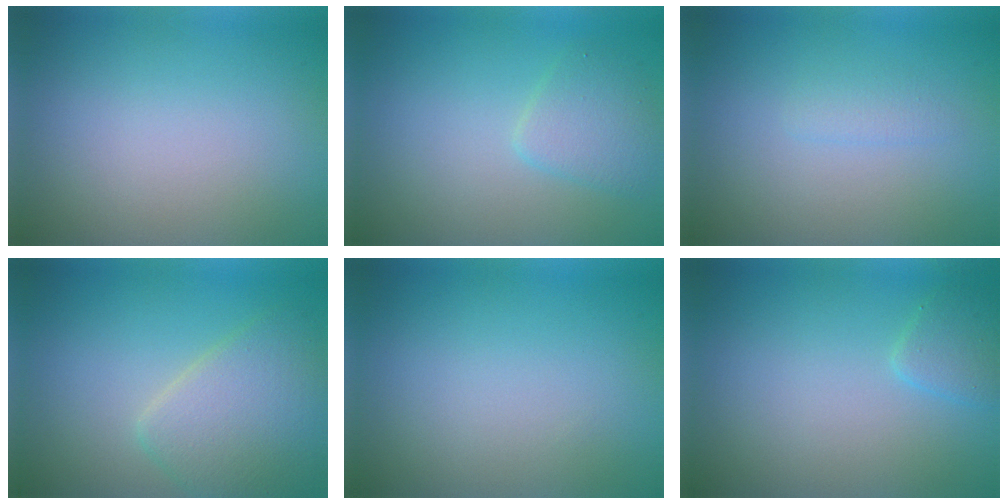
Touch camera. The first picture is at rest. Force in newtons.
{"total": 2.3, "press": 2.3, "slide": 0.1}
{"total": 1.0, "press": 1.0, "slide": 0.1}
{"total": 6.2, "press": 6.2, "slide": 0.1}
{"total": 0.0}
{"total": 1.5, "press": 1.5, "slide": 0.1}